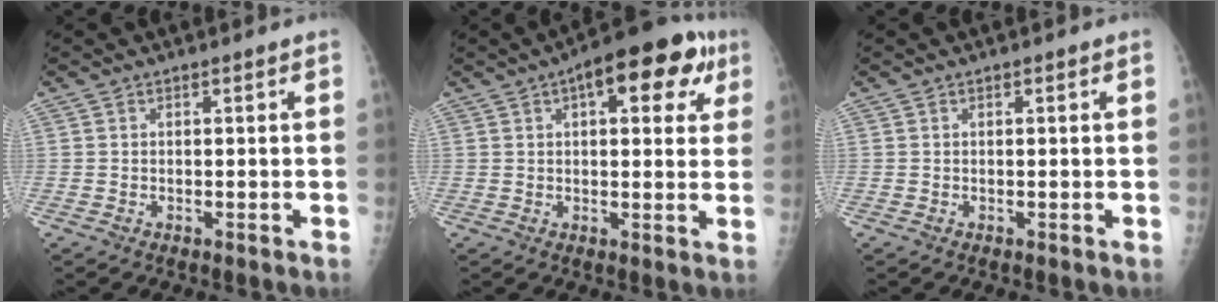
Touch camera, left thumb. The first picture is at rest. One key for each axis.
{"total": 14.5, "fx": 6.4, "fy": 6.5, "fz": 11.4, "tx": -0.110, "ty": 0.009, "tz": 0.075}
{"total": 0.0}